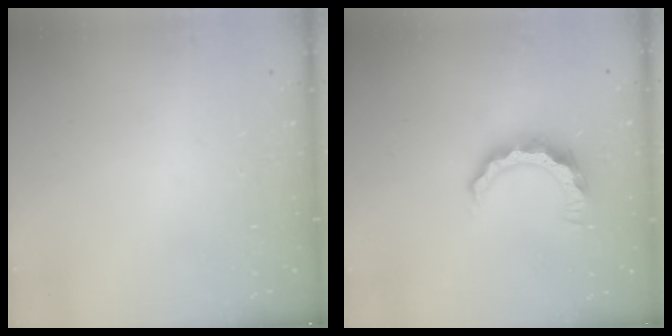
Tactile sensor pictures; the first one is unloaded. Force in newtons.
{"total": 7.8, "press": 7.8, "slide": 0.7}